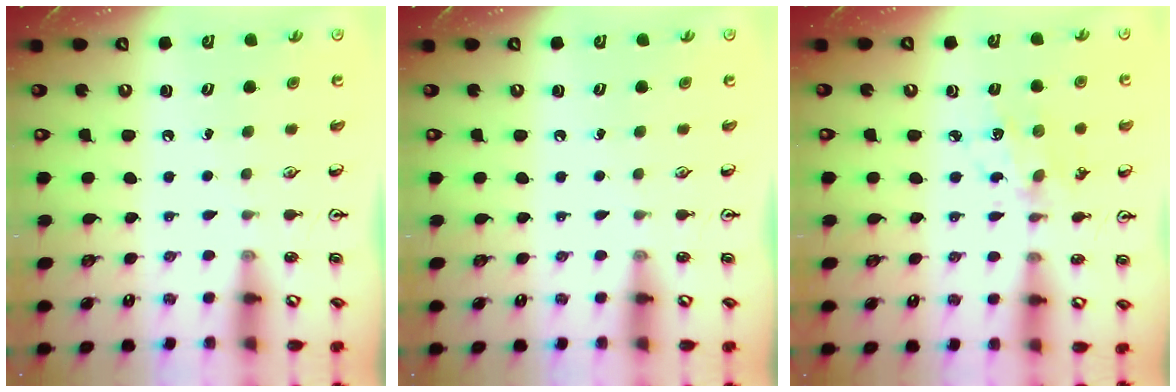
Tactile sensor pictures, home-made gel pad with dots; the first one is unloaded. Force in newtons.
{"total": 0.0}
{"total": 6.3, "press": 6.3, "slide": 0.4}